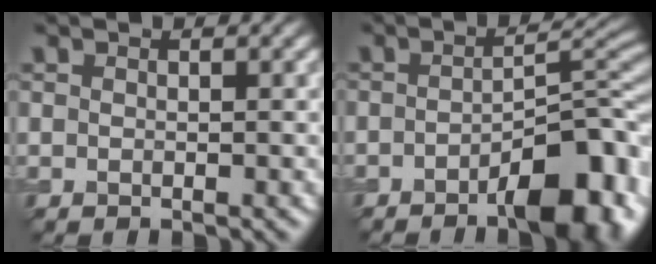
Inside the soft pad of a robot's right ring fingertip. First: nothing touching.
{"total": 8.0, "force": [-4.2, 2.4, 6.4], "torque": [-0.082, 0.013, -0.053]}